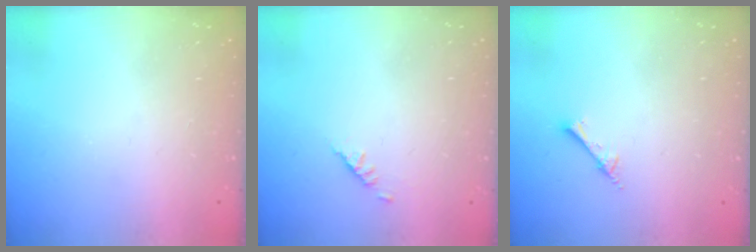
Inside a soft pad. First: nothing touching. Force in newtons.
{"total": 1.9, "press": 1.8, "slide": 0.5}
{"total": 2.2, "press": 2.2, "slide": 0.3}